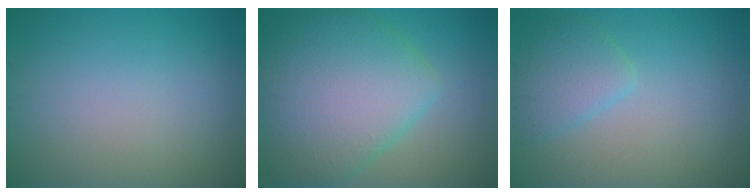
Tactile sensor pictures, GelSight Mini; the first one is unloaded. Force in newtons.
{"total": 9.5, "press": 9.5, "slide": 0.4}
{"total": 2.6, "press": 2.6, "slide": 0.2}